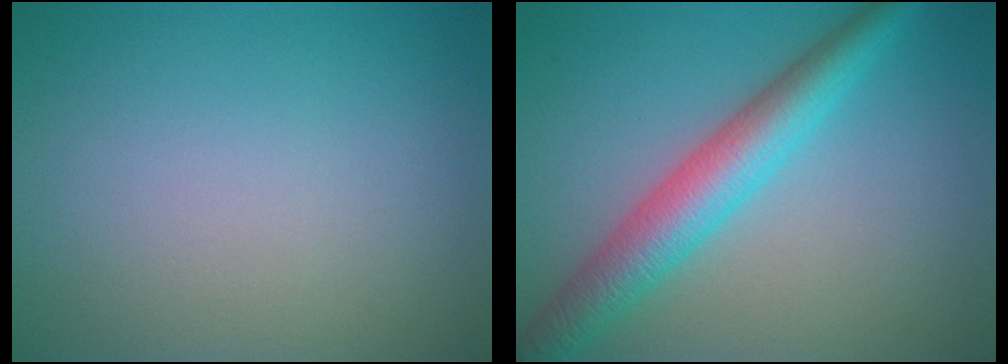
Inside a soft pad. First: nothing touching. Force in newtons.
{"total": 5.6, "press": 5.6, "slide": 0.2}